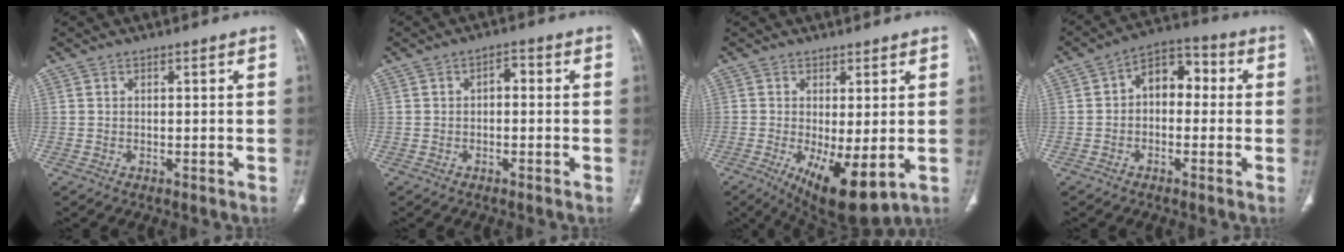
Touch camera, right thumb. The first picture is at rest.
{"total": 2.3, "force": [-0.2, 1.5, 1.8], "torque": [-0.017, 0.012, -0.010]}
{"total": 10.8, "force": [-2.2, 3.9, 9.8], "torque": [-0.159, -0.024, -0.018]}
{"total": 8.4, "force": [0.3, 5.7, 6.2], "torque": [-0.063, 0.034, -0.011]}